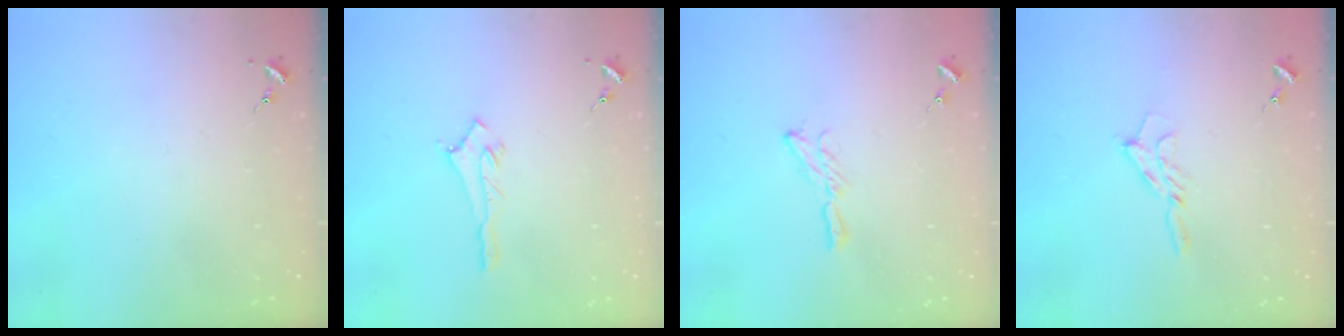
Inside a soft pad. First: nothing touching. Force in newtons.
{"total": 2.8, "press": 2.8, "slide": 0.3}
{"total": 6.5, "press": 6.5, "slide": 0.3}
{"total": 6.5, "press": 6.5, "slide": 0.7}